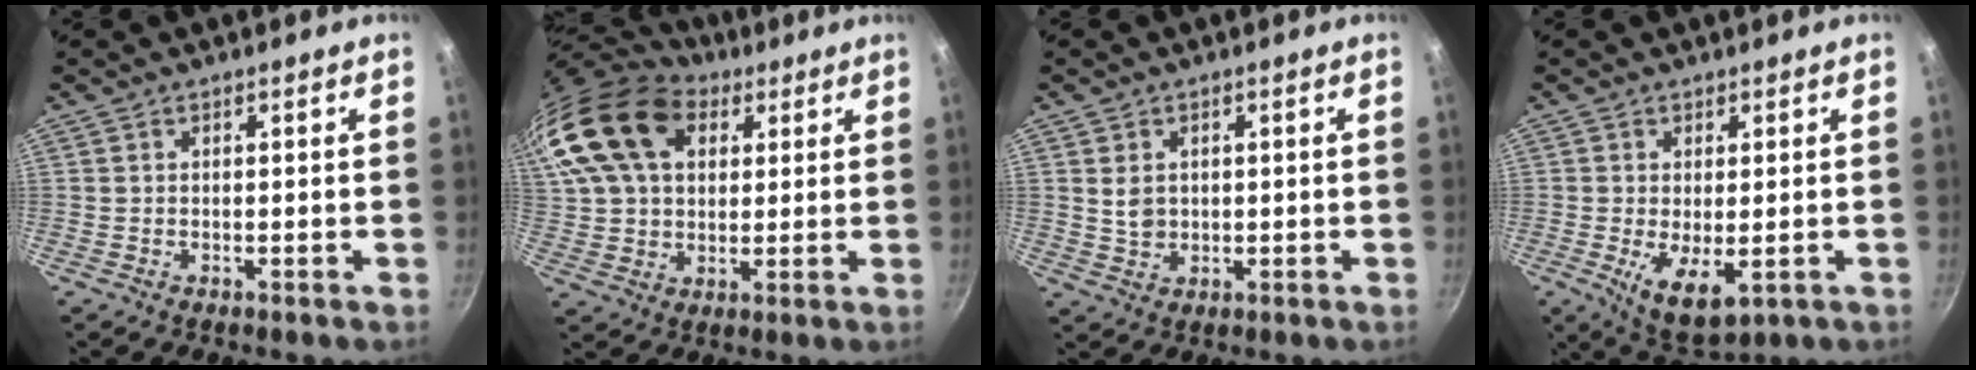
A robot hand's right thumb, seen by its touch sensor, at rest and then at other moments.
{"total": 23.6, "force": [9.4, 15.9, 14.7], "torque": [-0.304, 0.013, 0.167]}
{"total": 3.5, "force": [0.7, 2.8, 2.0], "torque": [-0.027, 0.000, 0.017]}
{"total": 7.8, "force": [-1.4, 3.6, 6.7], "torque": [-0.108, -0.017, -0.007]}